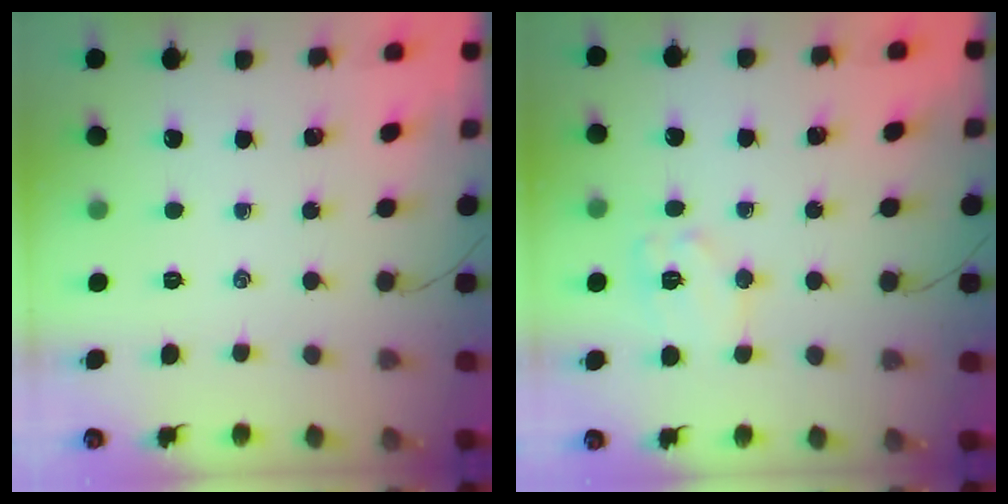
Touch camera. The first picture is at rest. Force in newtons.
{"total": 9.4, "press": 9.4, "slide": 0.3}